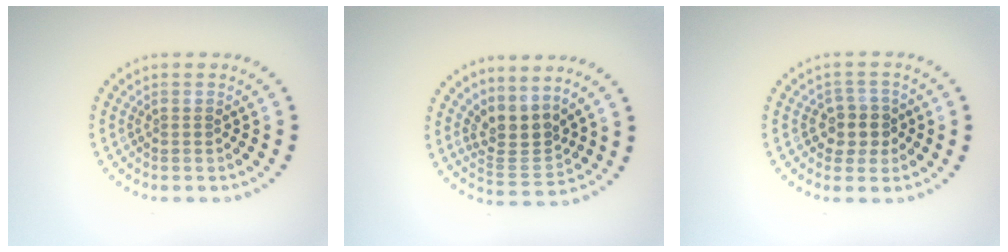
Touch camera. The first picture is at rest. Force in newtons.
{"total": 3.2, "press": 2.4, "slide": 2.1}
{"total": 2.6, "press": 2.3, "slide": 1.1}